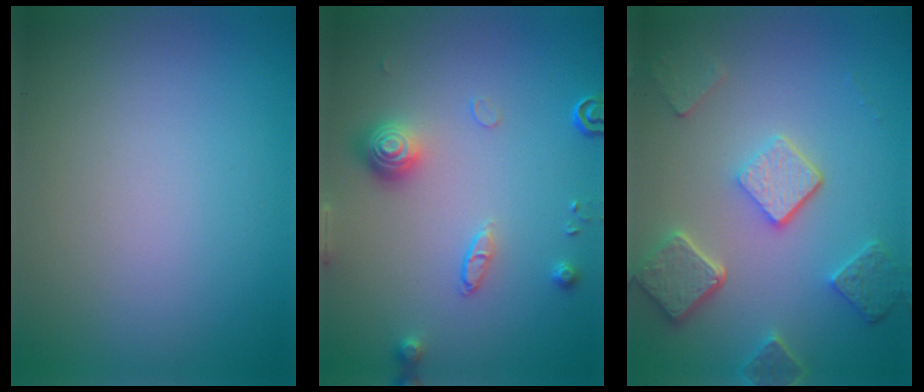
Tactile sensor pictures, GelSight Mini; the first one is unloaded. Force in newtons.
{"total": 3.2, "press": 2.8, "slide": 1.4}
{"total": 5.2, "press": 4.0, "slide": 3.4}